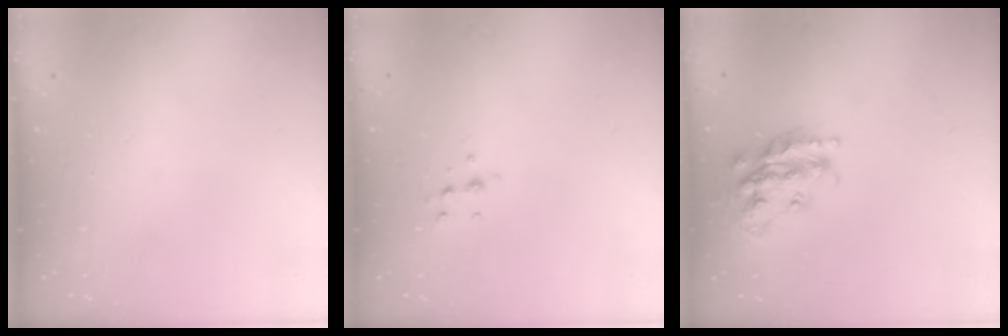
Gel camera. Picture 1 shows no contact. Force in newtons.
{"total": 5.8, "press": 5.7, "slide": 1.2}
{"total": 18.3, "press": 18.3, "slide": 1.0}